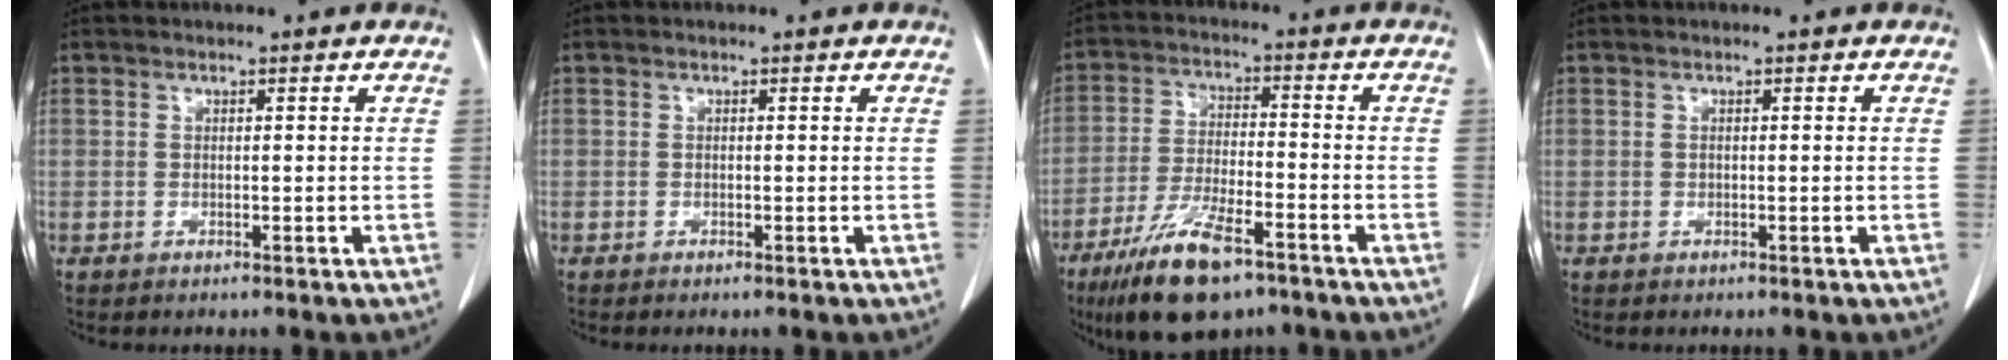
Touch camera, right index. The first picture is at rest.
{"total": 0.0}
{"total": 12.5, "force": [-8.1, 3.2, 8.9], "torque": [-0.172, -0.021, -0.141]}
{"total": 0.0}